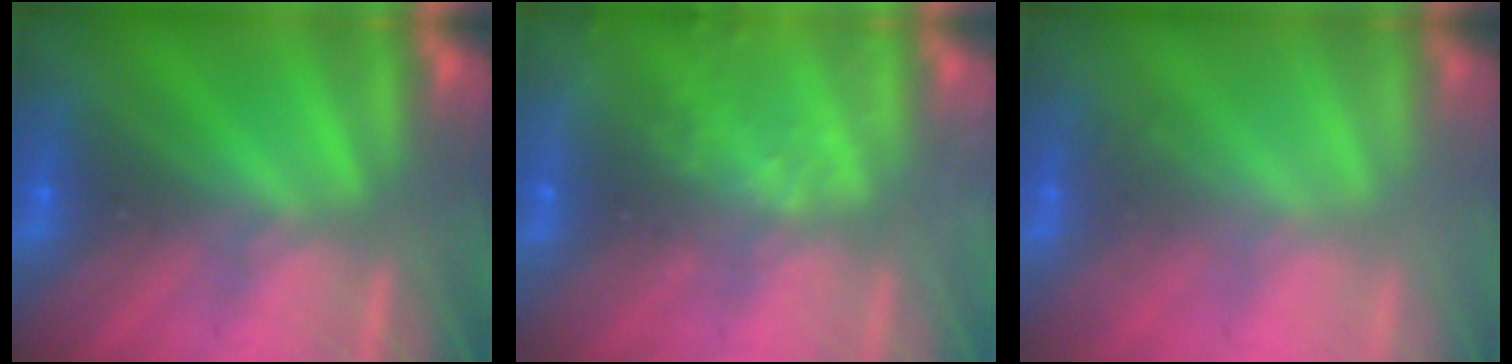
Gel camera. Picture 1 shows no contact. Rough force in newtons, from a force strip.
{"total": 2.4}
{"total": 2.3}